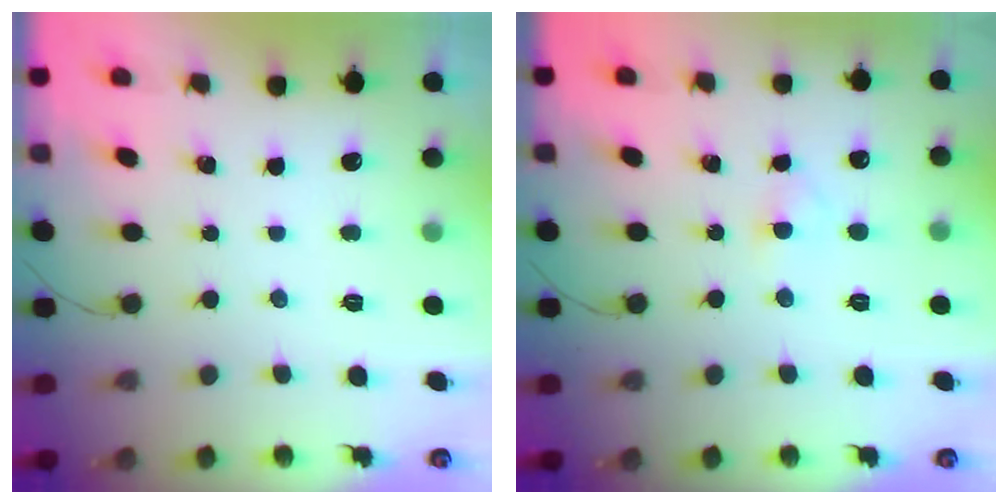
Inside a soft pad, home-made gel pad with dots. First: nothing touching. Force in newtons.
{"total": 2.5, "press": 2.3, "slide": 1.0}